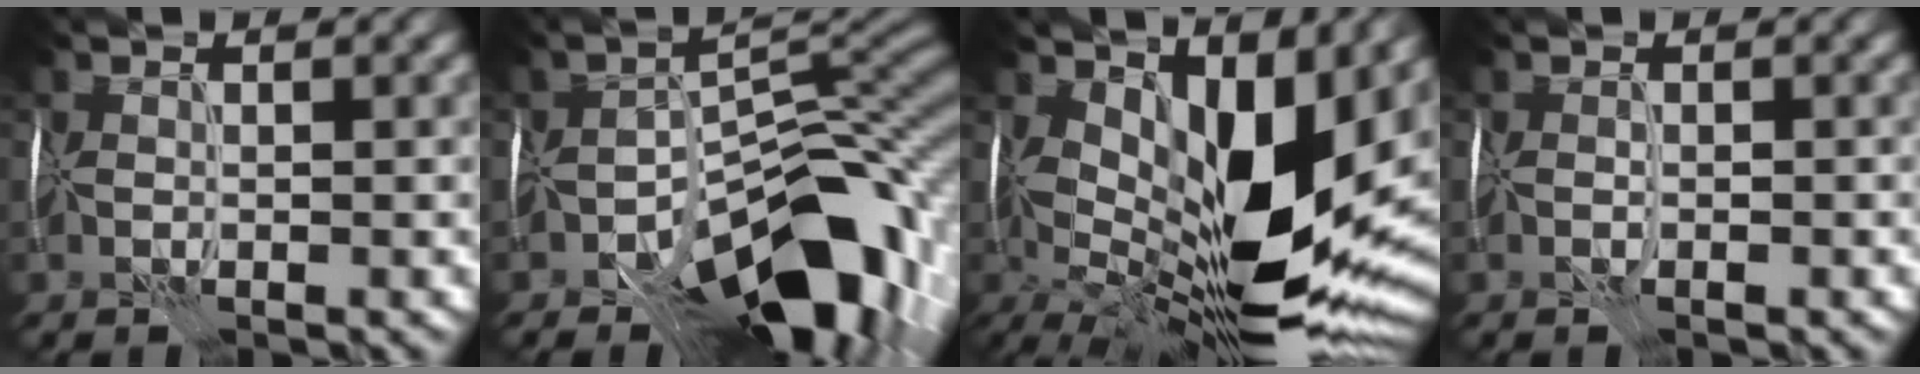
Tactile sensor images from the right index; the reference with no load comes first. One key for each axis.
{"total": 12.5, "fx": -6.8, "fy": 6.0, "fz": 8.6, "tx": -0.109, "ty": 0.003, "tz": -0.120}
{"total": 15.1, "fx": 3.4, "fy": 7.0, "fz": 12.9, "tx": -0.219, "ty": -0.021, "tz": 0.063}
{"total": 0.8, "fx": -0.3, "fy": 0.4, "fz": 0.6, "tx": -0.012, "ty": 0.002, "tz": -0.005}